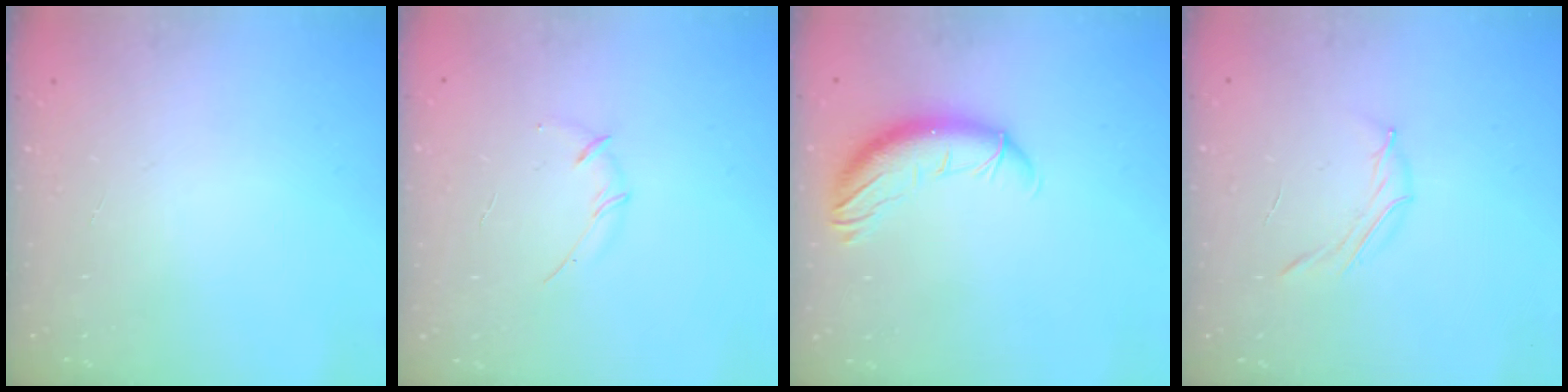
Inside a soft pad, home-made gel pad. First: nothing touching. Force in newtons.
{"total": 3.0, "press": 2.9, "slide": 0.8}
{"total": 11.2, "press": 11.1, "slide": 1.7}
{"total": 4.2, "press": 4.0, "slide": 1.2}